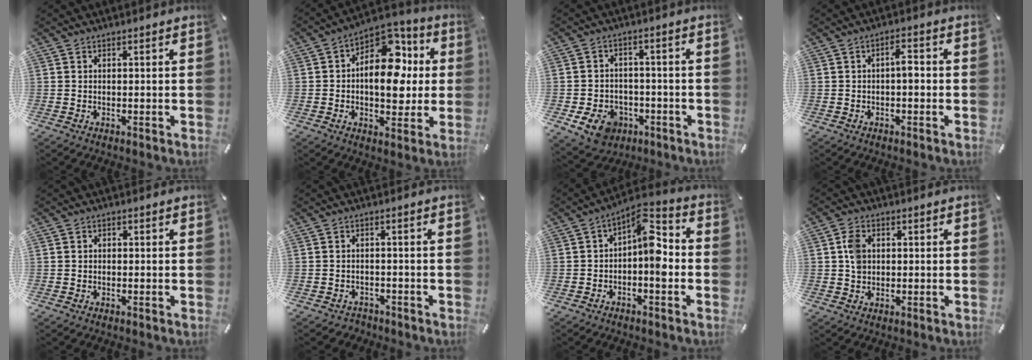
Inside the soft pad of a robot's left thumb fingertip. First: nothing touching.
{"total": 15.3, "force": [1.5, 10.7, 10.9], "torque": [-0.146, -0.020, 0.026]}
{"total": 8.7, "force": [-4.1, 6.6, 3.8], "torque": [-0.082, 0.024, -0.076]}
{"total": 3.6, "force": [-0.6, 1.6, 3.2], "torque": [-0.052, 0.010, -0.014]}
{"total": 1.0, "force": [-0.3, 0.8, 0.4], "torque": [-0.008, 0.004, -0.008]}
{"total": 2.1, "force": [-1.5, 1.4, 0.4], "torque": [-0.008, 0.009, -0.033]}
{"total": 9.4, "force": [-0.5, 4.7, 8.1], "torque": [-0.113, -0.003, -0.010]}
{"total": 4.6, "force": [0.6, 3.7, 2.7], "torque": [-0.038, 0.004, 0.007]}